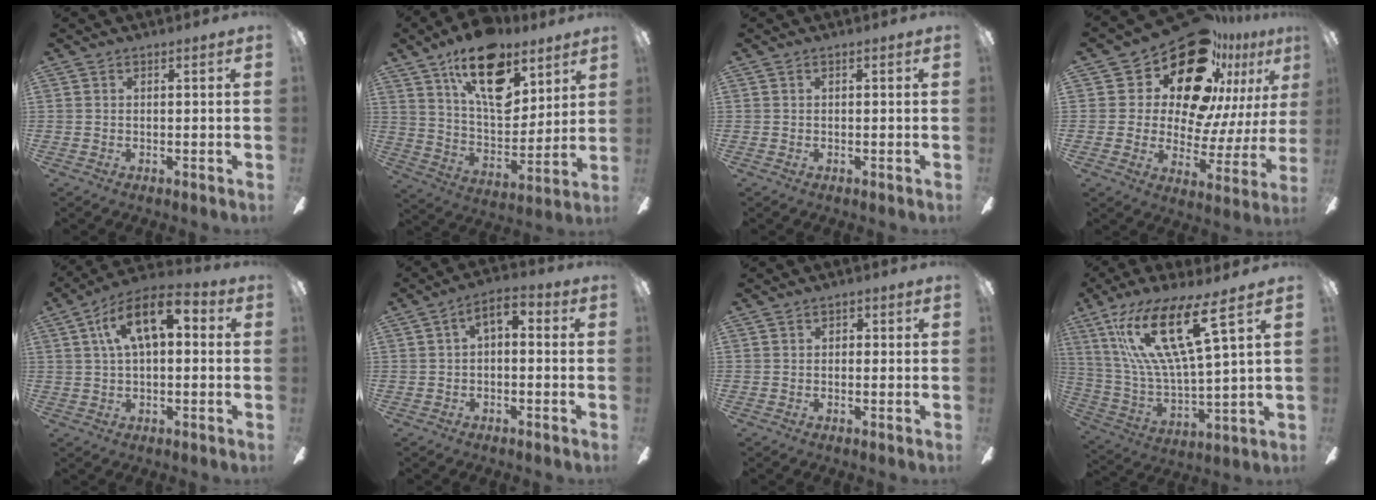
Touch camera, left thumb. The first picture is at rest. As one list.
[{"total": 20.4, "force": [12.4, 10.5, 12.4], "torque": [-0.193, -0.062, 0.217]}, {"total": 0.0}, {"total": 23.8, "force": [16.6, 11.9, 12.2], "torque": [-0.202, -0.109, 0.296]}, {"total": 13.2, "force": [4.4, 6.6, 10.5], "torque": [-0.166, 0.007, 0.077]}, {"total": 4.7, "force": [0.0, 2.8, 3.8], "torque": [-0.054, 0.008, -0.006]}, {"total": 1.1, "force": [-0.2, 0.9, 0.5], "torque": [-0.009, 0.007, -0.004]}, {"total": 21.2, "force": [12.0, 5.0, 16.8], "torque": [-0.348, -0.057, 0.192]}]